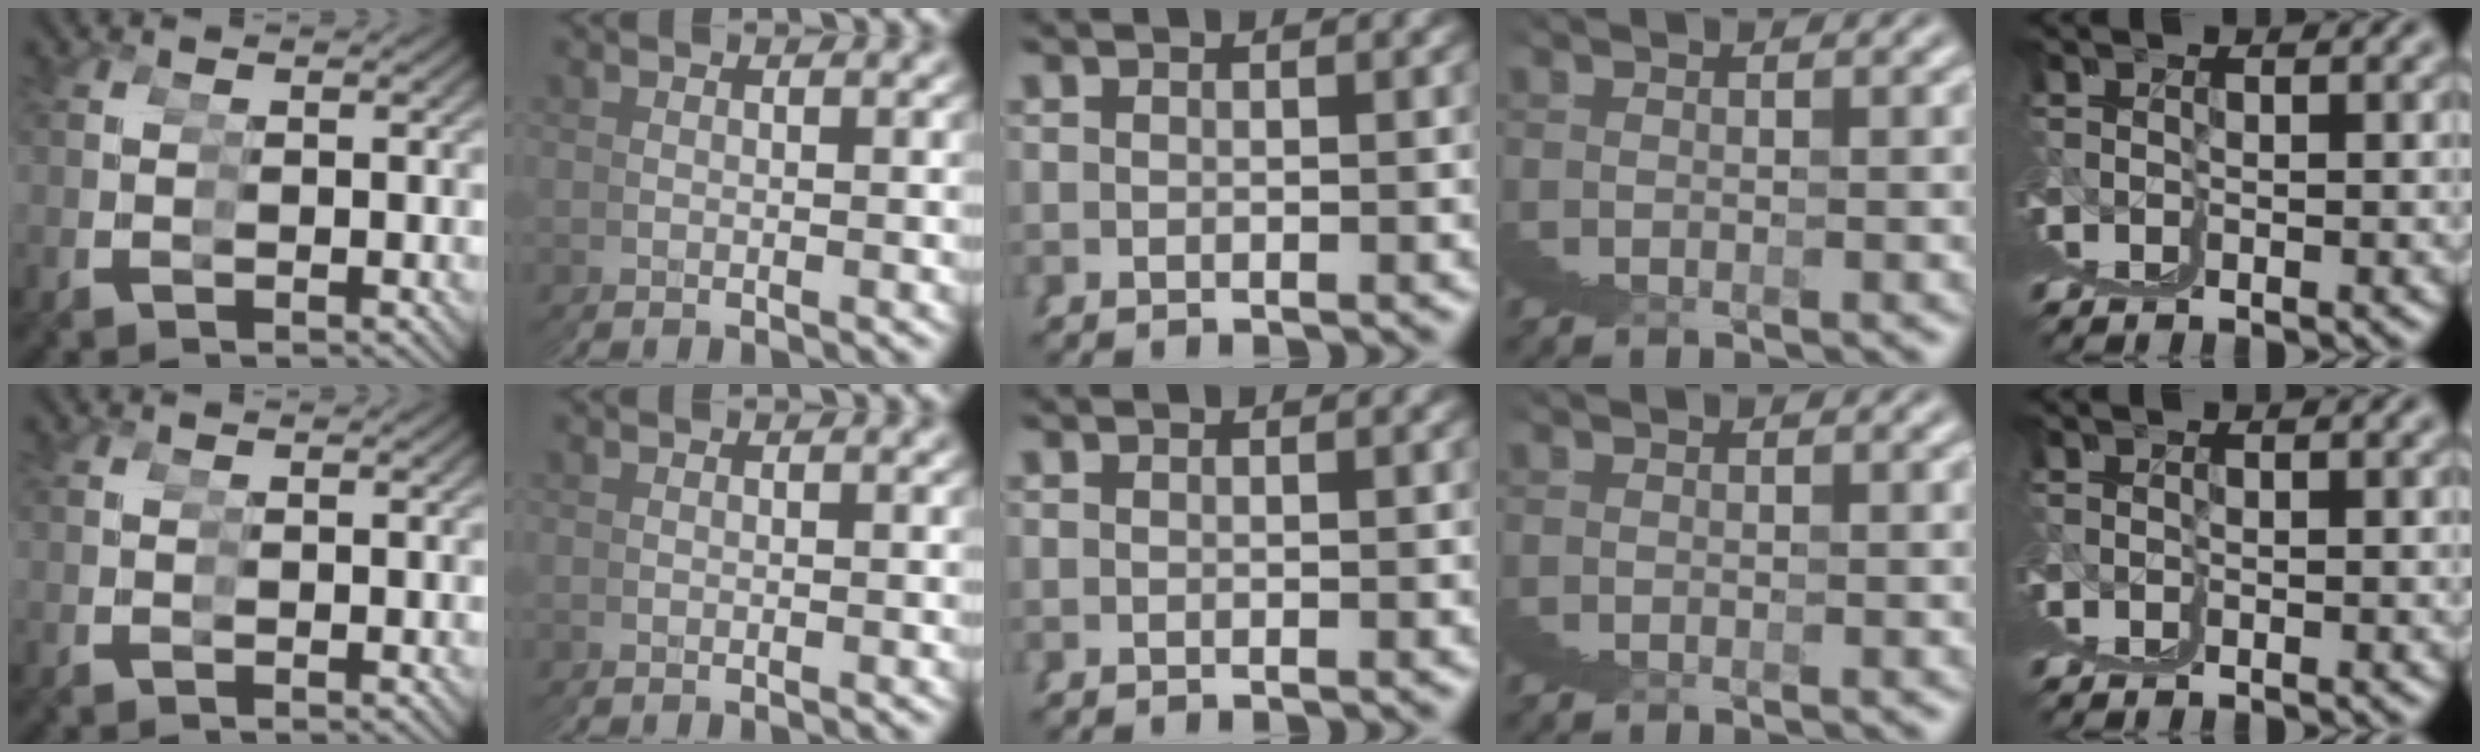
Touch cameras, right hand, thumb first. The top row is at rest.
{}